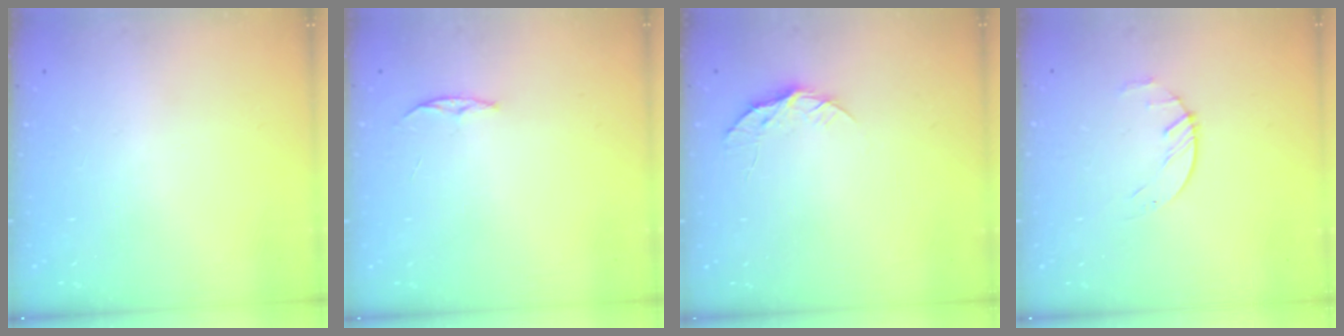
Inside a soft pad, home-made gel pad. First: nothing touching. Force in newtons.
{"total": 3.3, "press": 3.3, "slide": 0.4}
{"total": 8.1, "press": 8.1, "slide": 0.7}
{"total": 2.2, "press": 2.2, "slide": 0.4}